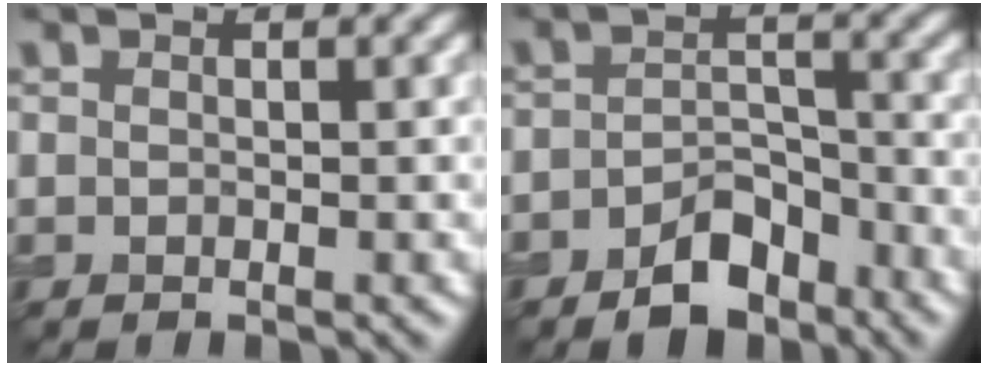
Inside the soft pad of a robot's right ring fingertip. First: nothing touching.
{"total": 4.6, "force": [-3.1, 2.4, 2.3], "torque": [-0.031, 0.004, -0.056]}